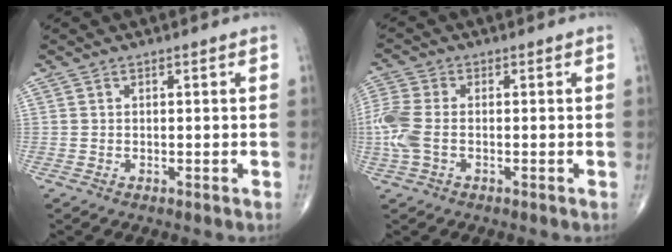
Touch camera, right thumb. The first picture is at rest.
{"total": 7.3, "force": [-1.1, 4.2, 5.9], "torque": [-0.169, 0.010, -0.027]}